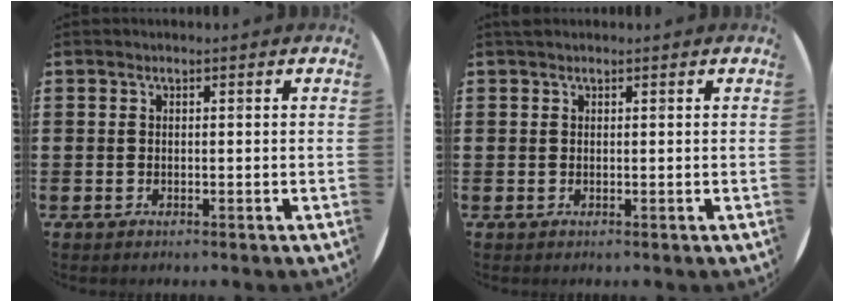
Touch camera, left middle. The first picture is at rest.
{"total": 0.5, "force": [0.5, 0.1, 0.0], "torque": [-0.001, 0.002, 0.010]}